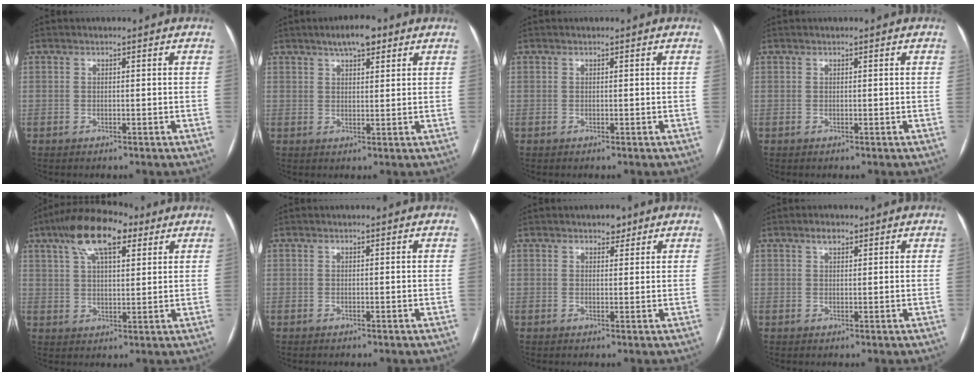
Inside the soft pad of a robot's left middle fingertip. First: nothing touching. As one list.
[{"total": 5.2, "force": [3.5, 1.7, 3.5], "torque": [-0.058, 0.009, 0.052]}, {"total": 0.0}, {"total": 0.0}, {"total": 12.4, "force": [7.1, 4.4, 9.2], "torque": [-0.170, 0.035, 0.123]}, {"total": 0.0}, {"total": 2.0, "force": [1.5, 1.1, 0.8], "torque": [-0.009, 0.001, 0.018]}, {"total": 1.7, "force": [1.2, 0.8, 1.0], "torque": [-0.019, 0.005, 0.020]}]